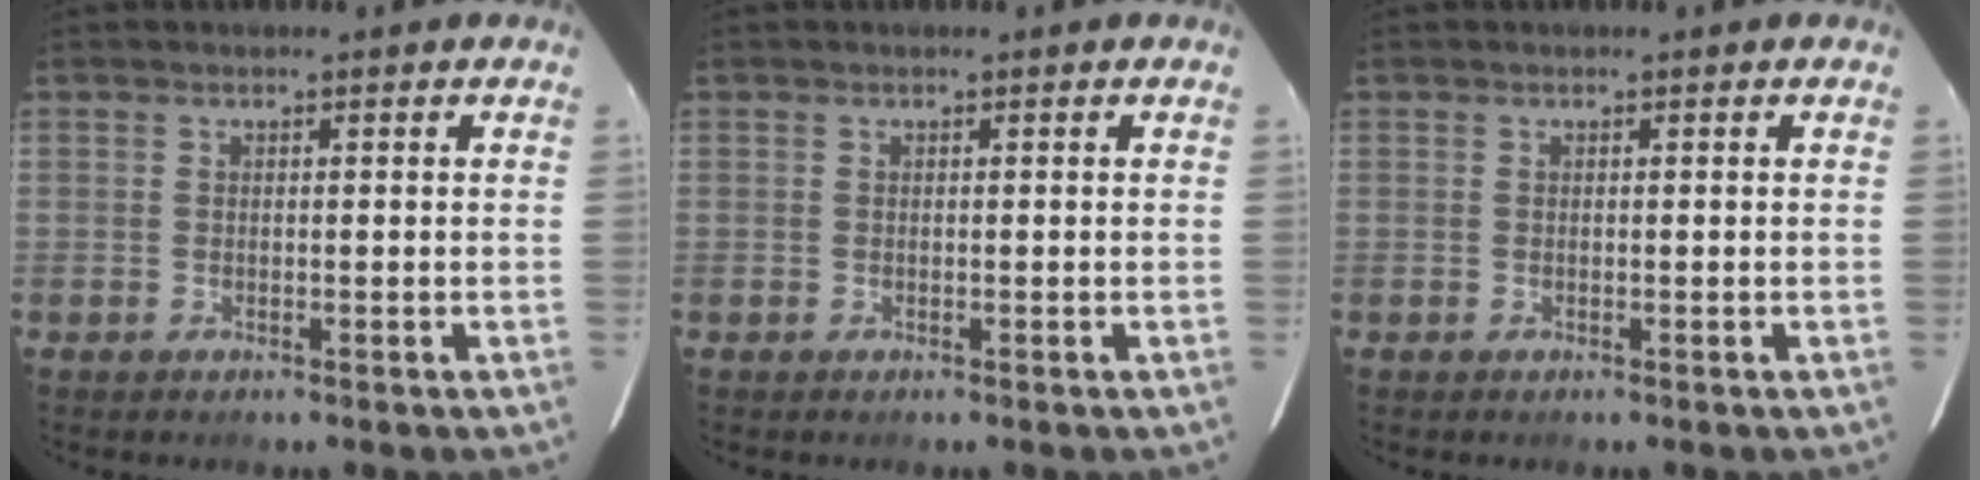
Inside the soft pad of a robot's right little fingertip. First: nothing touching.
{"total": 0.0}
{"total": 0.0}